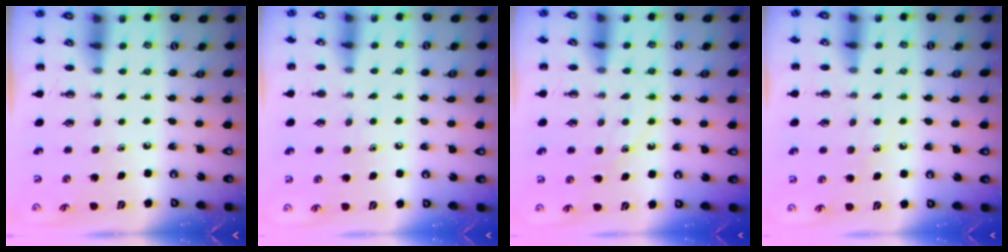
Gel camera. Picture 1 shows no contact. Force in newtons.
{"total": 6.3, "press": 6.1, "slide": 1.7}
{"total": 11.9, "press": 11.9, "slide": 0.7}
{"total": 7.4, "press": 7.3, "slide": 1.6}